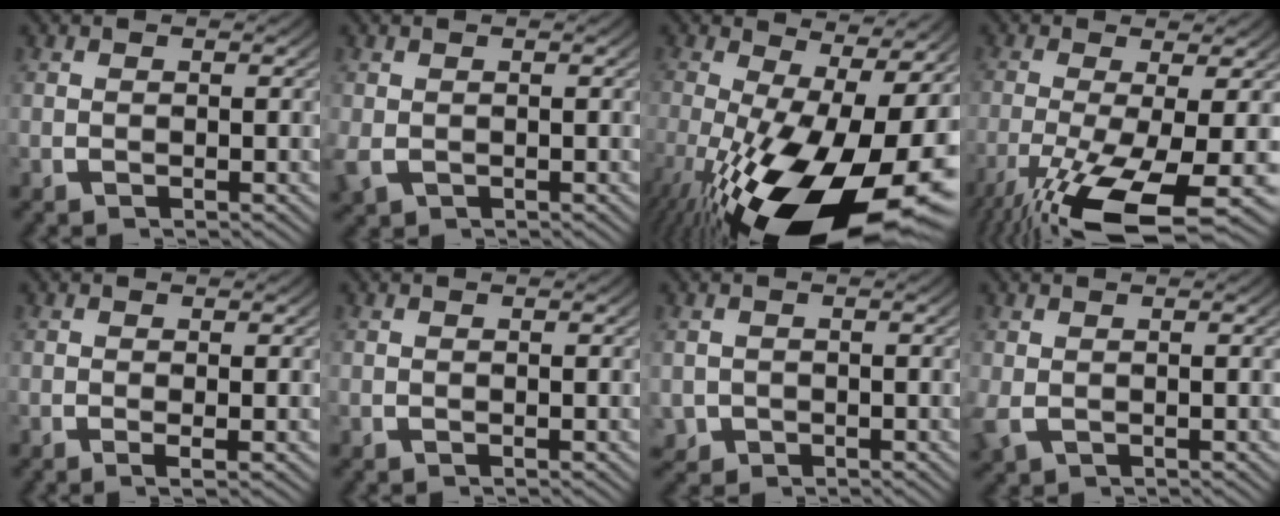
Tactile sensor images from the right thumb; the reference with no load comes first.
{"total": 1.2, "force": [-0.1, 1.0, 0.6], "torque": [-0.019, -0.005, 0.005]}
{"total": 18.3, "force": [-4.1, 9.8, 14.9], "torque": [-0.249, -0.073, -0.024]}
{"total": 9.6, "force": [-3.9, 3.9, 7.9], "torque": [-0.161, -0.038, -0.039]}
{"total": 0.9, "force": [0.0, 0.1, 0.9], "torque": [-0.016, -0.001, -0.003]}
{"total": 0.0}
{"total": 2.3, "force": [-0.6, 2.1, 0.5], "torque": [-0.019, -0.018, -0.001]}
{"total": 1.1, "force": [0.1, 0.8, 0.7], "torque": [-0.022, -0.004, 0.008]}